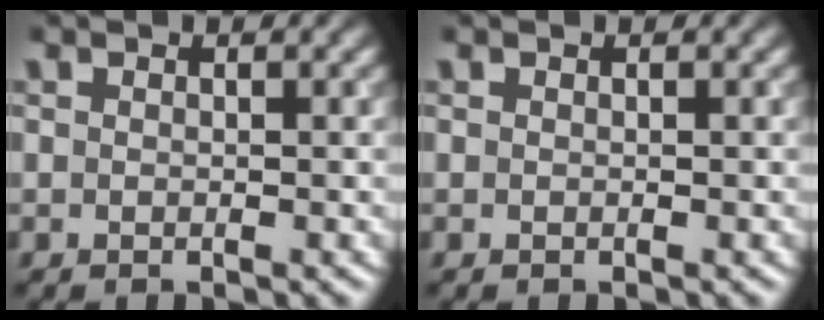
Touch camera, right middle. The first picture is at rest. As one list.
[{"total": 0.0}]